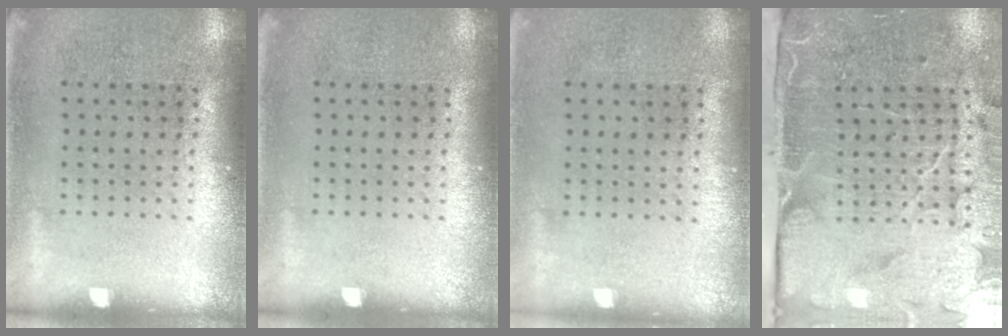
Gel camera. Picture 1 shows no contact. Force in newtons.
{"total": 0.0}
{"total": 0.0}
{"total": 5.1, "press": 4.0, "slide": 3.1}